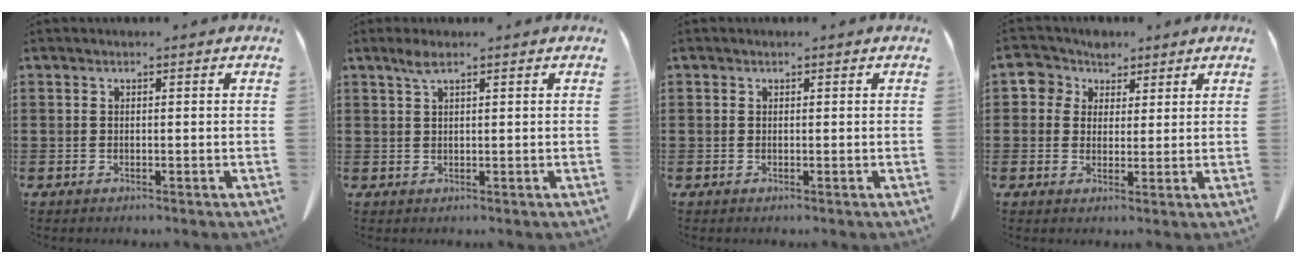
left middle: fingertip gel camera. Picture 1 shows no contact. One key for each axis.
{"total": 2.2, "fx": 1.4, "fy": 0.4, "fz": 1.7, "tx": -0.037, "ty": 0.003, "tz": 0.024}
{"total": 0.0}
{"total": 4.9, "fx": 2.6, "fy": 4.0, "fz": 1.1, "tx": -0.036, "ty": 0.005, "tz": 0.044}